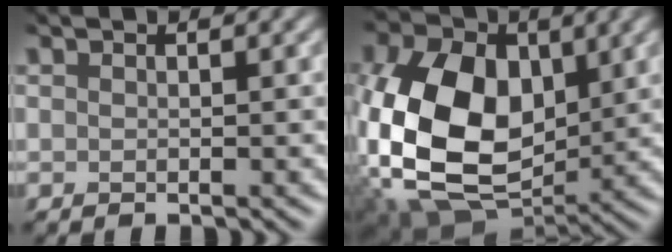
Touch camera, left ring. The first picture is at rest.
{"total": 13.6, "force": [-1.1, 9.1, 10.0], "torque": [-0.233, -0.019, -0.021]}